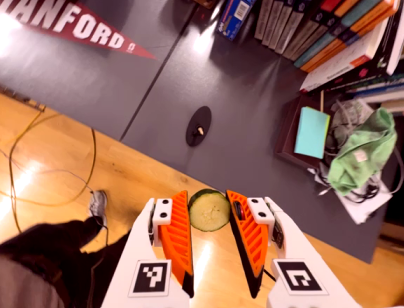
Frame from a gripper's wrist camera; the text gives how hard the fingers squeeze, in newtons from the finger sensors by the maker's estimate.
{"total": 6.6, "left": 5.8, "right": 7.3}